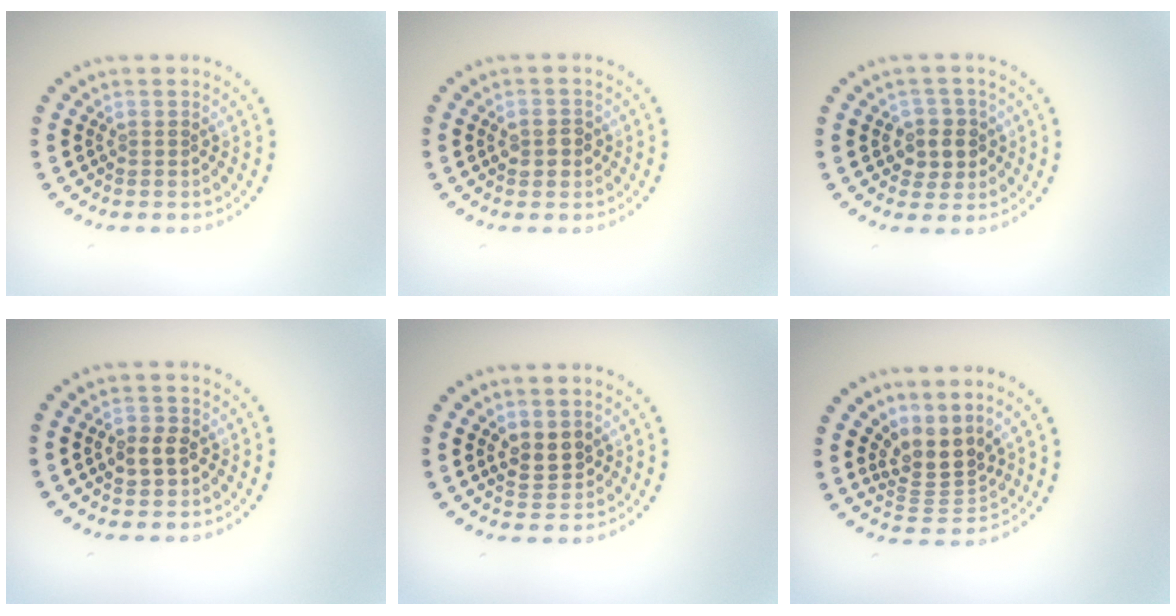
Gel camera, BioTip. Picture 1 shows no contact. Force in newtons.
{"total": 1.8, "press": 1.8, "slide": 0.1}
{"total": 2.7, "press": 2.5, "slide": 0.9}
{"total": 2.4, "press": 2.4, "slide": 0.3}
{"total": 2.4, "press": 2.3, "slide": 0.7}
{"total": 3.6, "press": 2.6, "slide": 2.5}